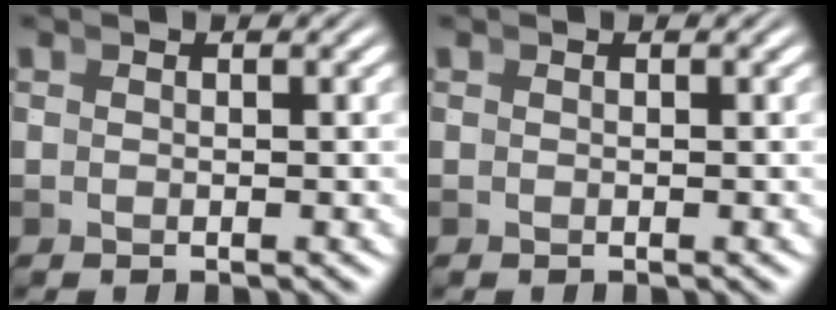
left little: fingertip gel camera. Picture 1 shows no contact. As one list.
[{"total": 0.0}]